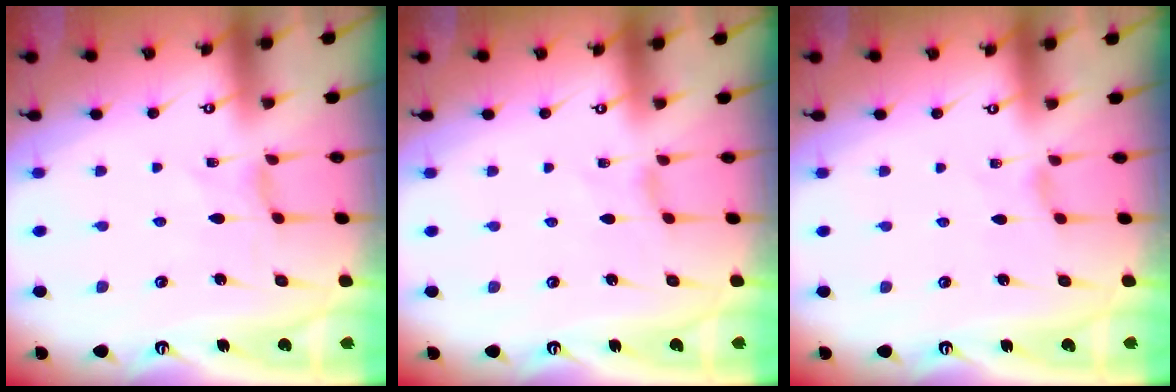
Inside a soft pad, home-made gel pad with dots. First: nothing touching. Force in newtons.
{"total": 0.0}
{"total": 0.0}